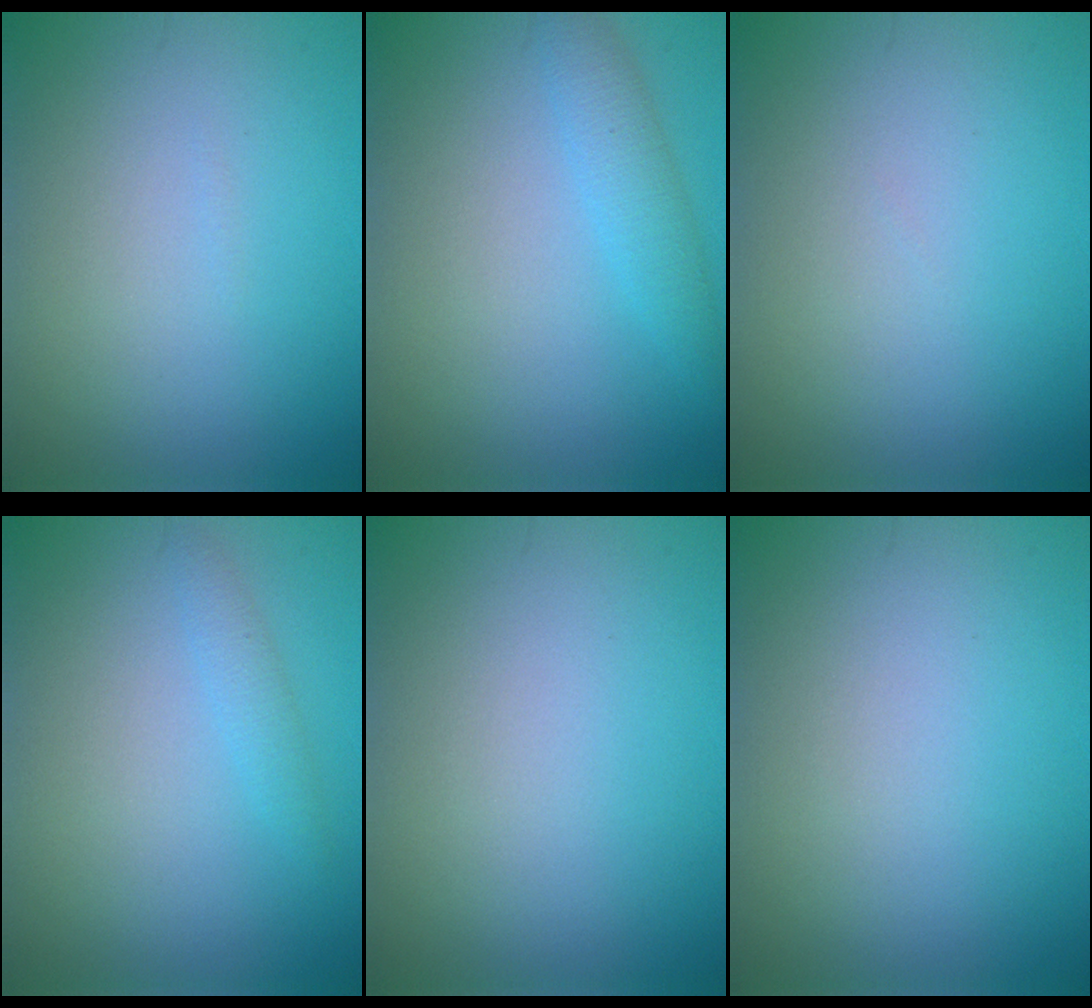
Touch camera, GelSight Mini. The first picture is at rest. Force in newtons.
{"total": 2.3, "press": 2.3, "slide": 0.0}
{"total": 0.0}
{"total": 1.3, "press": 1.3, "slide": 0.1}
{"total": 0.0}
{"total": 0.0}